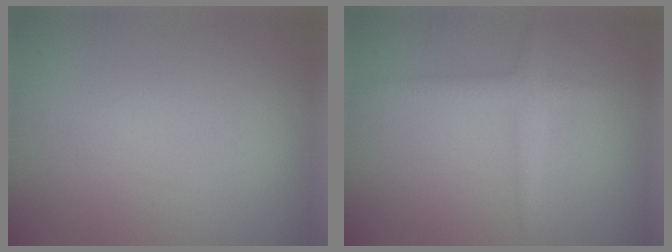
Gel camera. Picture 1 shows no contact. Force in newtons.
{"total": 1.8, "press": 1.8, "slide": 0.2}